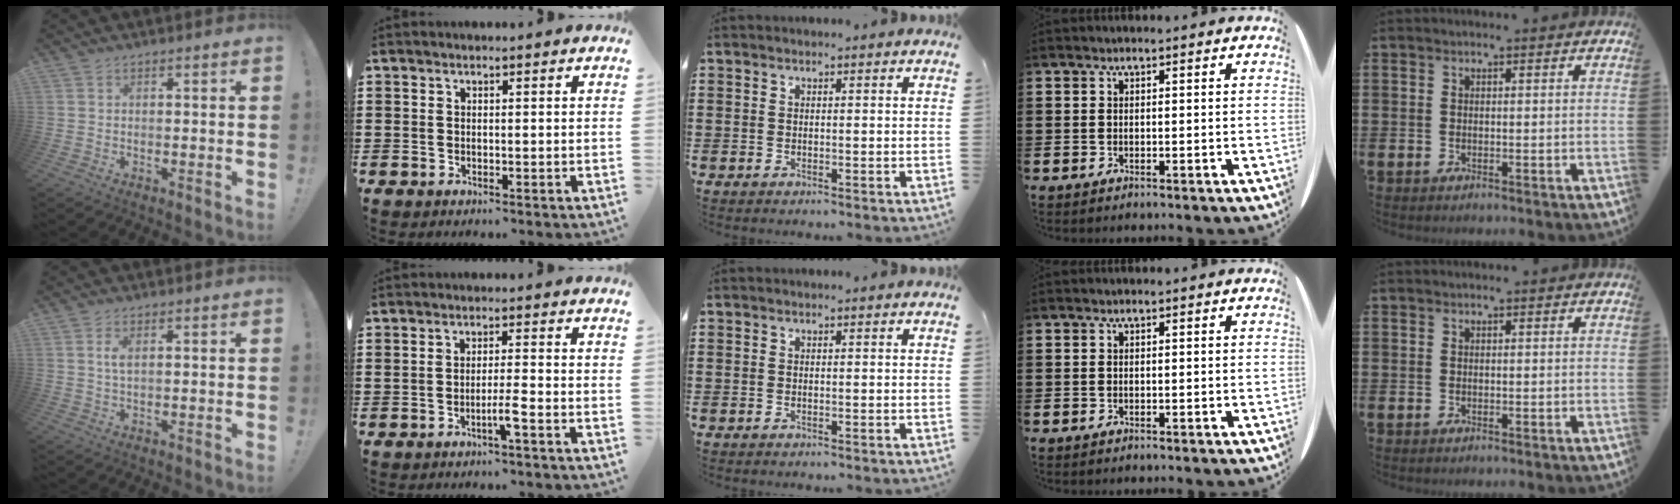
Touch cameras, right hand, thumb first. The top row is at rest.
{"thumb": {"total": 2.4, "force": [0.6, 0.8, 2.2], "torque": [-0.037, 0.000, 0.008]}, "index": {"total": 3.4, "force": [-1.5, -0.4, 3.0], "torque": [-0.058, -0.010, -0.032]}}